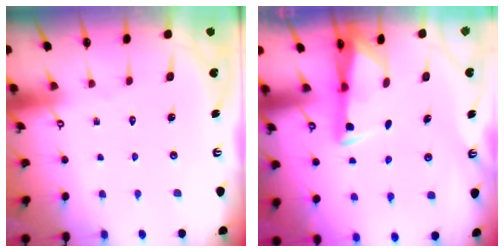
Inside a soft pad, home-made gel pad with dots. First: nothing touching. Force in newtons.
{"total": 2.9, "press": 2.8, "slide": 0.9}